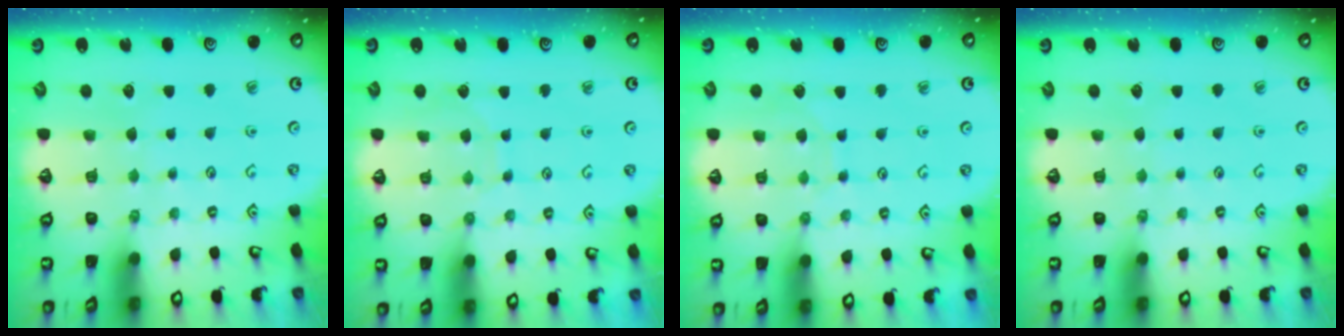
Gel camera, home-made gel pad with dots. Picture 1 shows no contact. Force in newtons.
{"total": 6.4, "press": 6.3, "slide": 0.5}
{"total": 6.3, "press": 6.3, "slide": 0.2}
{"total": 0.0}